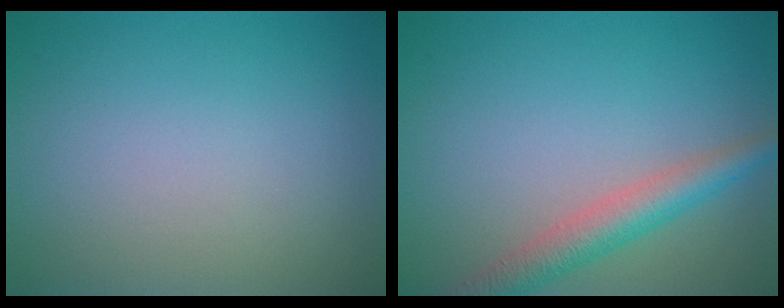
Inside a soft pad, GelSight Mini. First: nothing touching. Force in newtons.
{"total": 3.8, "press": 3.8, "slide": 0.1}